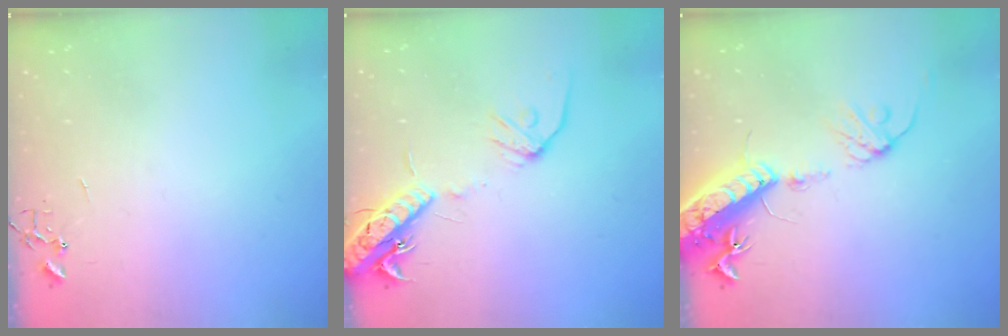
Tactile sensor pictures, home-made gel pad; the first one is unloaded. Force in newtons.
{"total": 15.1, "press": 14.7, "slide": 3.3}
{"total": 17.9, "press": 17.4, "slide": 4.2}